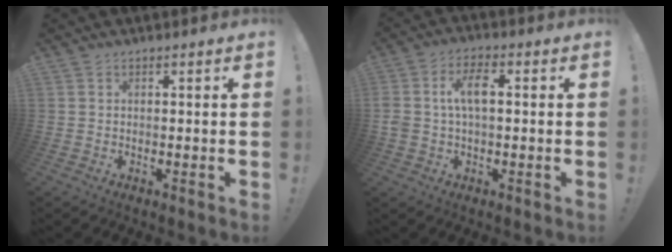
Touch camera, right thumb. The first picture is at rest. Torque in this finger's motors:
{"motor_torque": [0.16, 0.13, 0.23, -0.16, 0.07]}